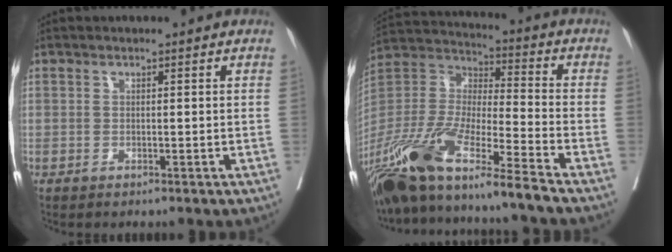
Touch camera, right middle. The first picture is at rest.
{"total": 20.9, "force": [-15.9, 0.7, 13.6], "torque": [-0.306, -0.048, -0.304]}